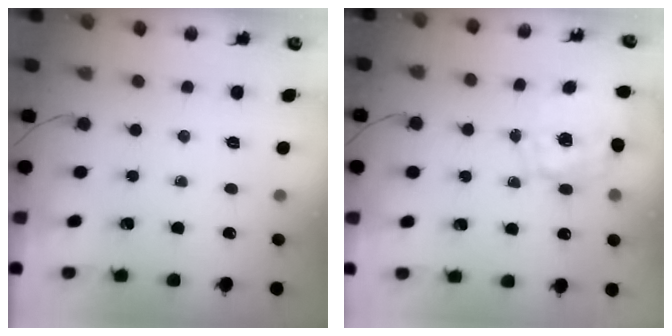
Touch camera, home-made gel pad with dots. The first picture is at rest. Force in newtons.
{"total": 1.6, "press": 1.5, "slide": 0.6}